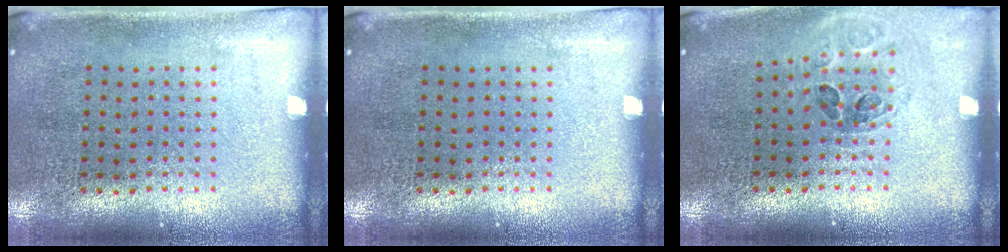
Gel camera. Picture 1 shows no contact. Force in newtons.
{"total": 0.0}
{"total": 1.0, "press": 1.0, "slide": 0.1}